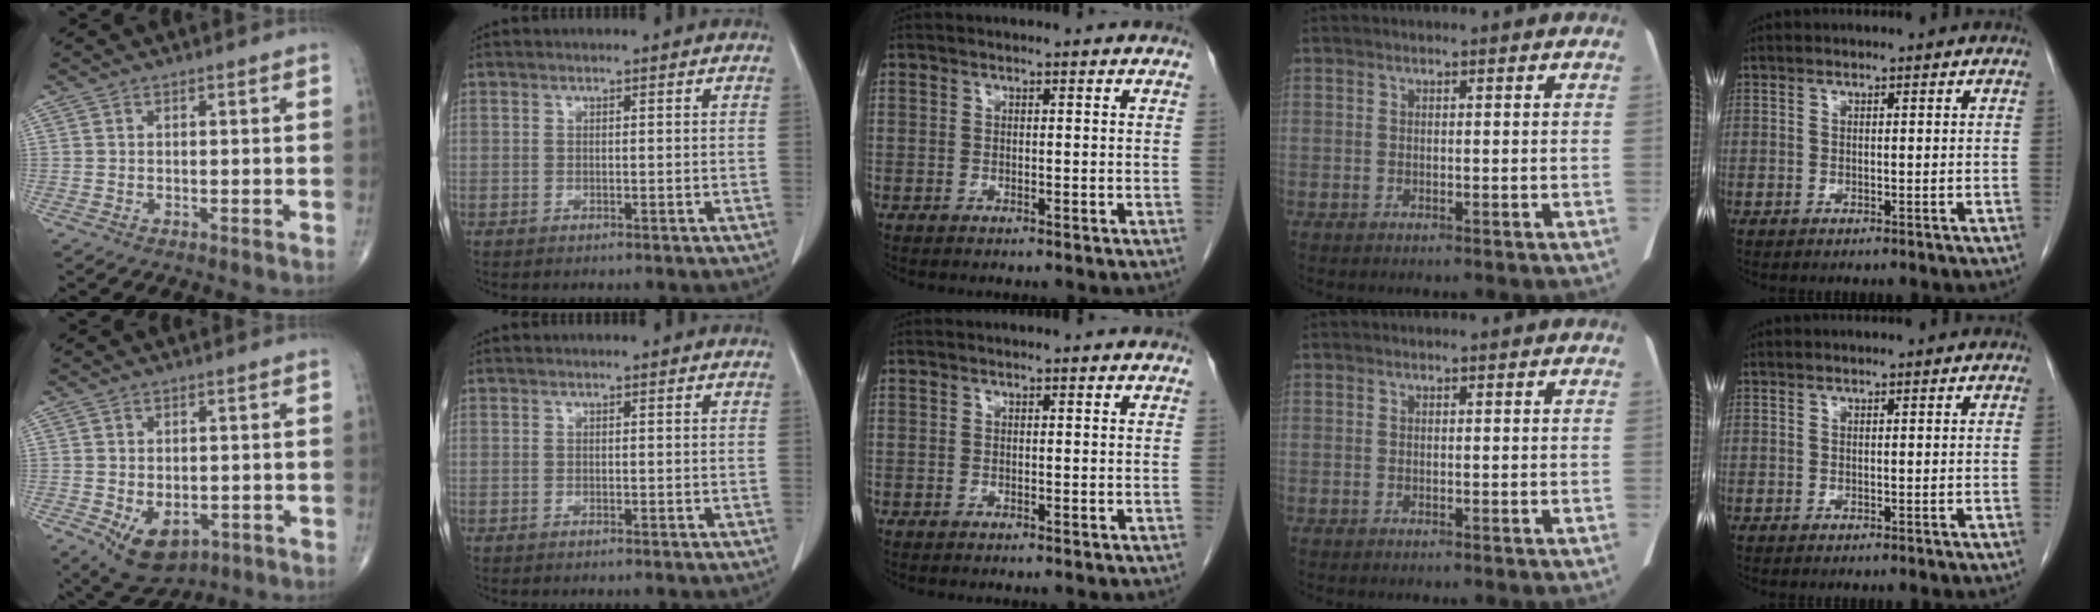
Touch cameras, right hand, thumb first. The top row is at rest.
{"thumb": {"total": 8.6, "force": [-2.9, 5.5, 5.9], "torque": [-0.076, 0.001, -0.030]}}